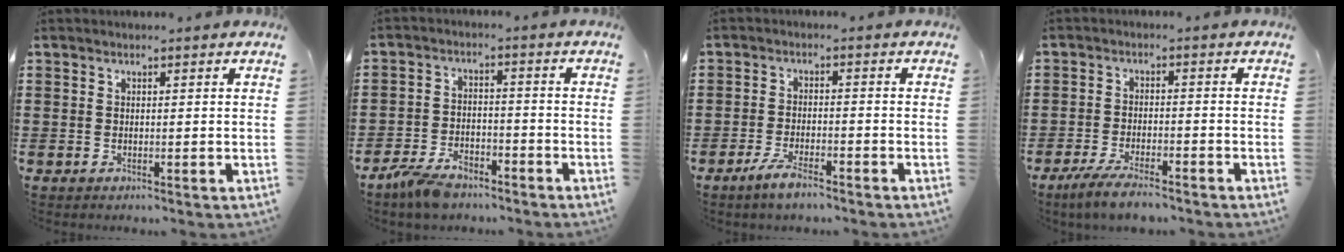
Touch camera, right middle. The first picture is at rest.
{"total": 5.4, "force": [-4.6, 2.1, 2.0], "torque": [-0.053, 0.004, -0.092]}
{"total": 3.9, "force": [-3.0, 0.9, 2.4], "torque": [-0.053, 0.001, -0.058]}
{"total": 4.8, "force": [-4.1, 0.8, 2.3], "torque": [-0.051, -0.004, -0.081]}